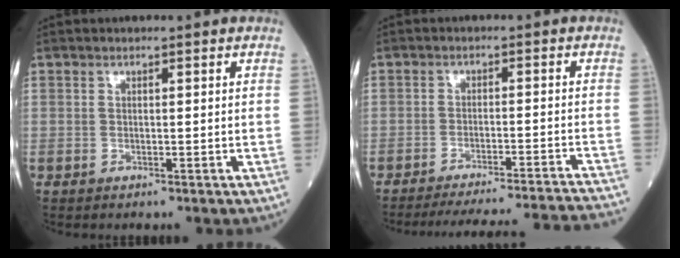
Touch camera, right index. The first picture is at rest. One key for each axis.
{"total": 21.5, "fx": -20.5, "fy": -1.3, "fz": 6.4, "tx": -0.065, "ty": -0.028, "tz": -0.260}